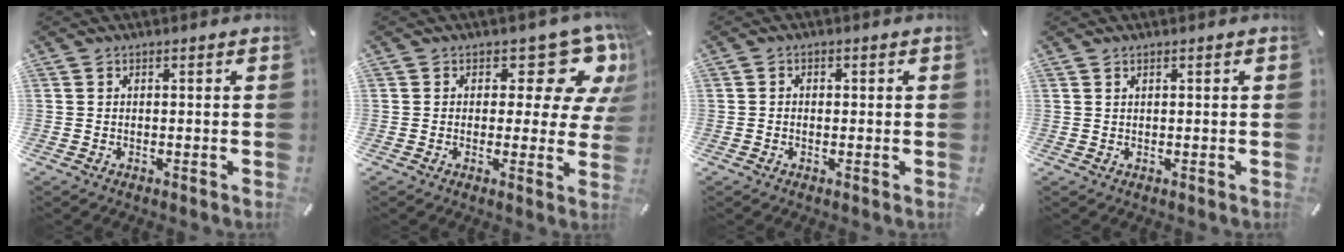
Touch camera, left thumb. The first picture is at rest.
{"total": 11.6, "force": [6.5, 5.6, 7.8], "torque": [-0.083, -0.059, 0.107]}
{"total": 1.2, "force": [-0.3, 0.9, 0.7], "torque": [-0.014, 0.004, -0.007]}
{"total": 0.7, "force": [0.3, 0.1, 0.6], "torque": [-0.011, 0.000, 0.006]}